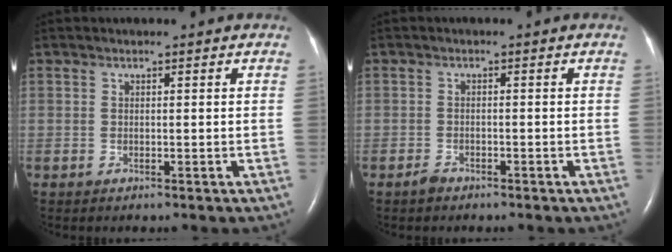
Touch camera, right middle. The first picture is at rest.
{"total": 1.3, "force": [-1.1, 0.5, 0.4], "torque": [-0.012, 0.000, -0.020]}